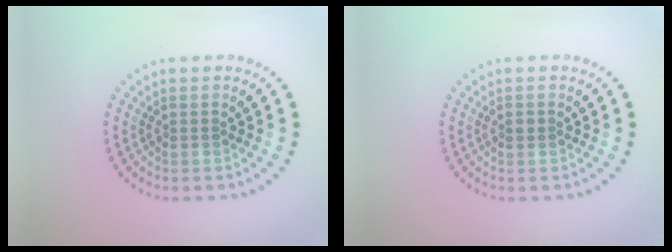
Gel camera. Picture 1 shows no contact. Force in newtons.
{"total": 0.8, "press": 0.8, "slide": 0.1}